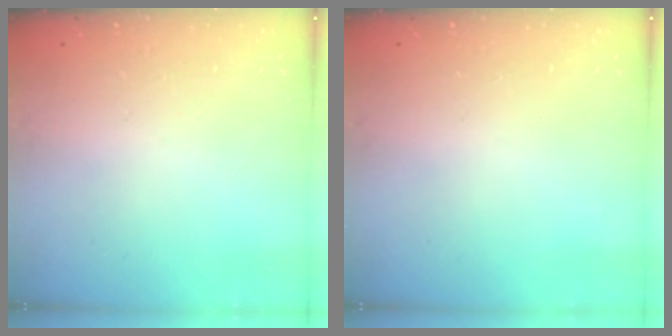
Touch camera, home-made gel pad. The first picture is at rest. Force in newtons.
{"total": 0.0}